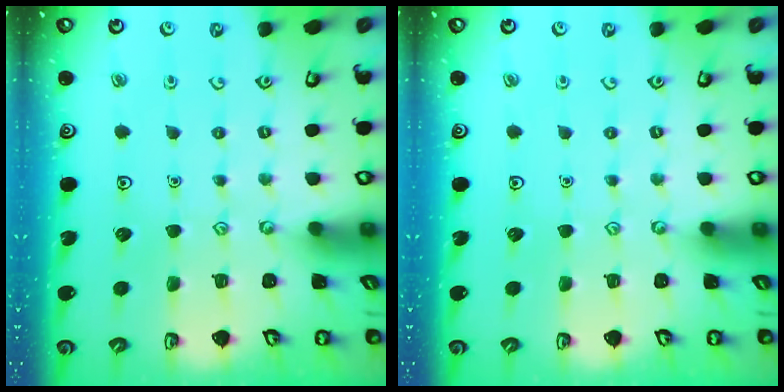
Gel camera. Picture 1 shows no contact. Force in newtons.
{"total": 0.0}